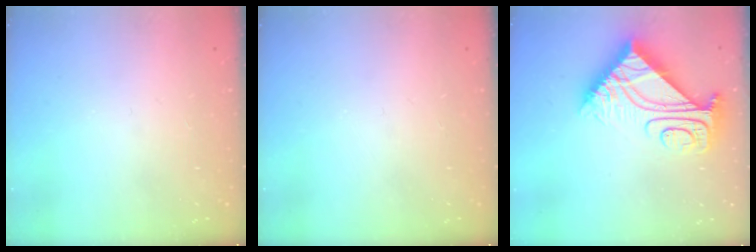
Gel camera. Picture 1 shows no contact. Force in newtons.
{"total": 0.0}
{"total": 12.1, "press": 12.1, "slide": 0.8}